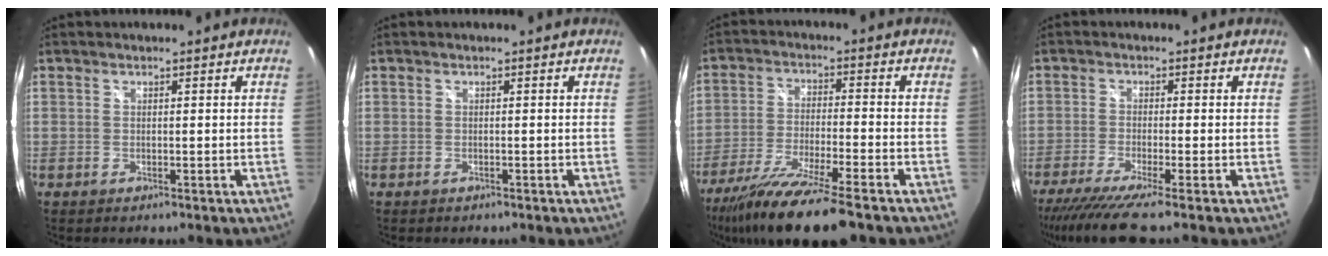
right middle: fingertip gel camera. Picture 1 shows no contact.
{"total": 0.5, "force": [-0.4, 0.3, 0.0], "torque": [-0.002, -0.003, -0.006]}
{"total": 16.0, "force": [-12.4, 1.2, 10.0], "torque": [-0.202, -0.043, -0.217]}
{"total": 8.2, "force": [-6.6, -0.9, 4.9], "torque": [-0.112, -0.036, -0.116]}